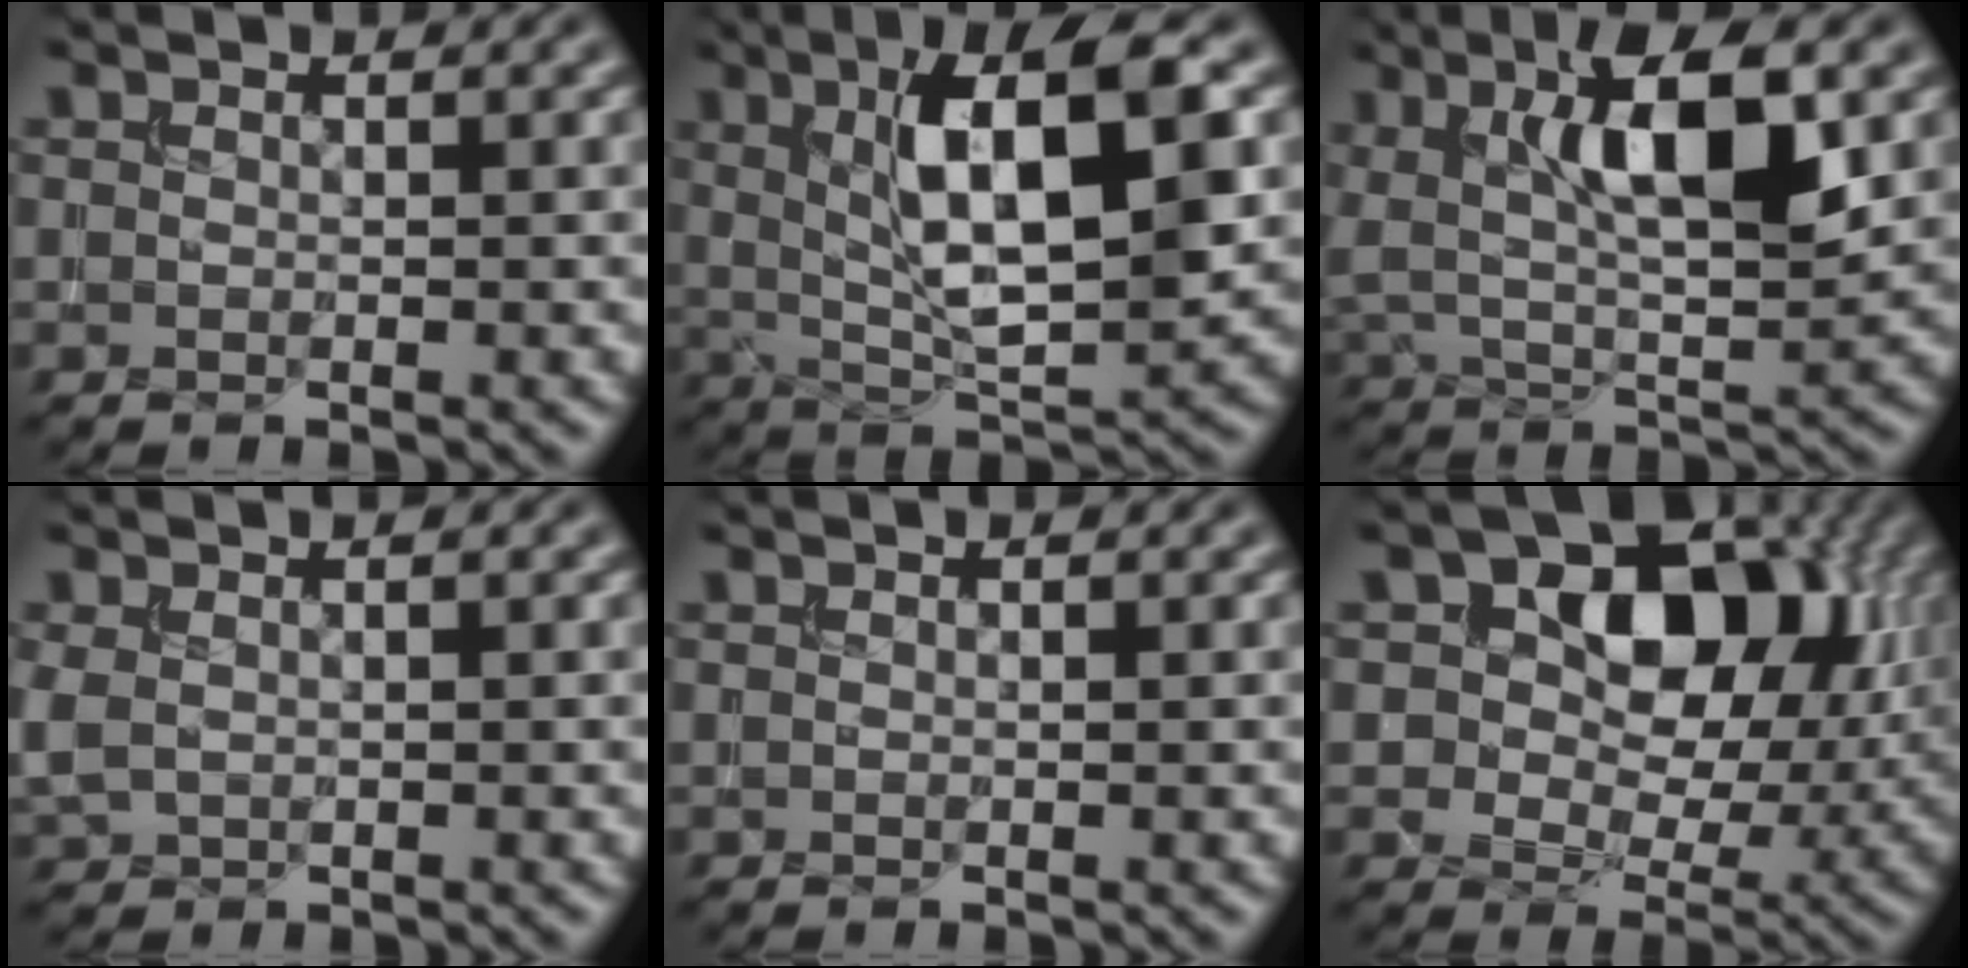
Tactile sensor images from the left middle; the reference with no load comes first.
{"total": 10.2, "force": [2.5, 3.2, 9.3], "torque": [-0.150, 0.003, 0.042]}
{"total": 9.3, "force": [3.0, 3.3, 8.1], "torque": [-0.139, 0.006, 0.046]}
{"total": 2.1, "force": [0.3, 1.5, 1.4], "torque": [-0.040, 0.000, 0.007]}
{"total": 0.0}
{"total": 11.6, "force": [3.2, 7.5, 8.1], "torque": [-0.102, 0.010, 0.035]}